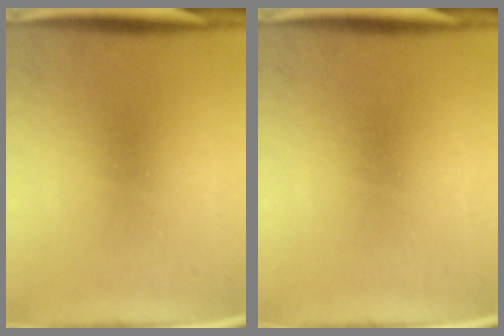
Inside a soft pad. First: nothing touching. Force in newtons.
{"total": 0.0}